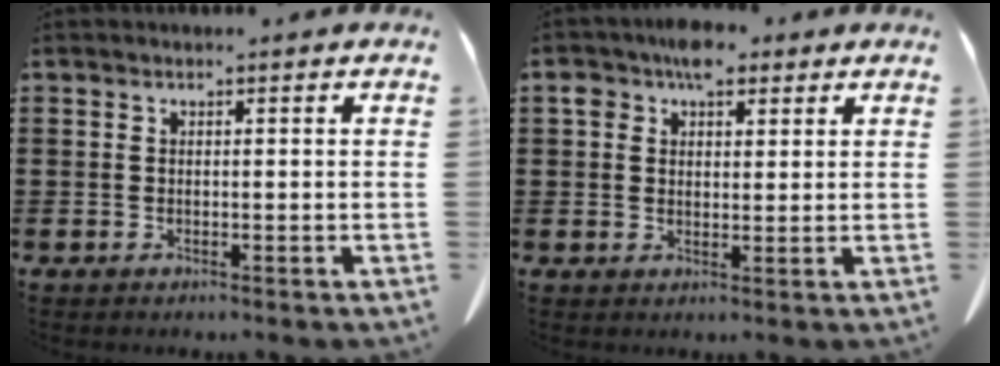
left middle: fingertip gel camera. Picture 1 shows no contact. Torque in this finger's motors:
{"motor_torque": [2.08, -0.06, 0.34, 0.04]}